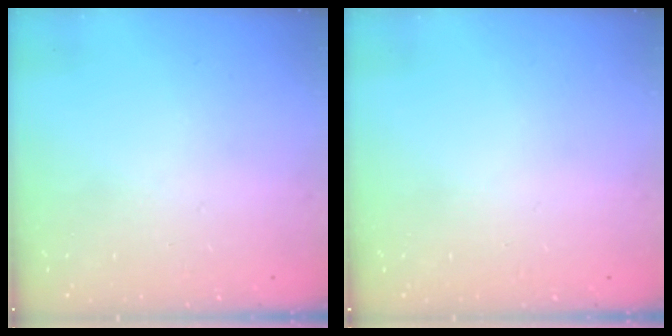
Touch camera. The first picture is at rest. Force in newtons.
{"total": 0.0}